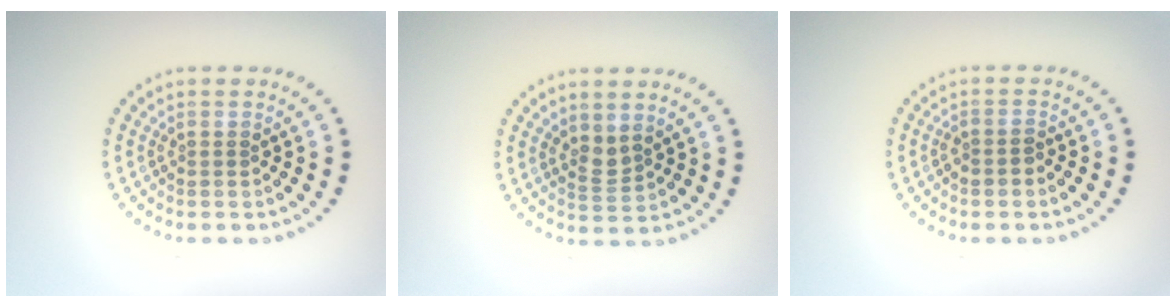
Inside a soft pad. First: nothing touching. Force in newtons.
{"total": 1.8, "press": 1.3, "slide": 1.2}
{"total": 1.1, "press": 1.0, "slide": 0.5}